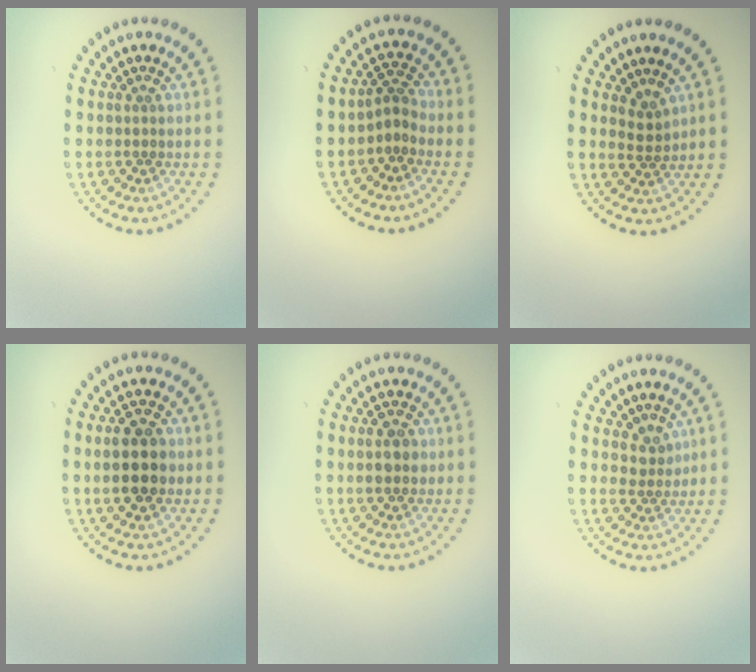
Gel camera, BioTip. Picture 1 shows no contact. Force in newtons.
{"total": 1.9, "press": 1.2, "slide": 1.5}
{"total": 1.4, "press": 1.1, "slide": 0.9}
{"total": 4.4, "press": 4.4, "slide": 0.2}
{"total": 2.5, "press": 2.5, "slide": 0.2}
{"total": 1.9, "press": 1.3, "slide": 1.3}